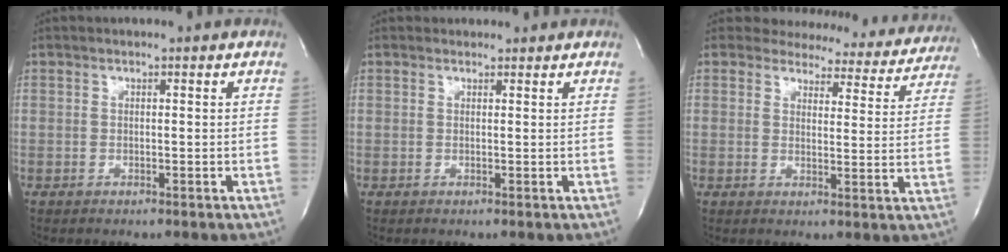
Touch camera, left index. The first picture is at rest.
{"total": 1.2, "force": [1.0, 0.5, -0.3], "torque": [-0.010, 0.003, 0.014]}
{"total": 17.5, "force": [16.3, 5.7, 2.8], "torque": [-0.014, -0.046, 0.165]}